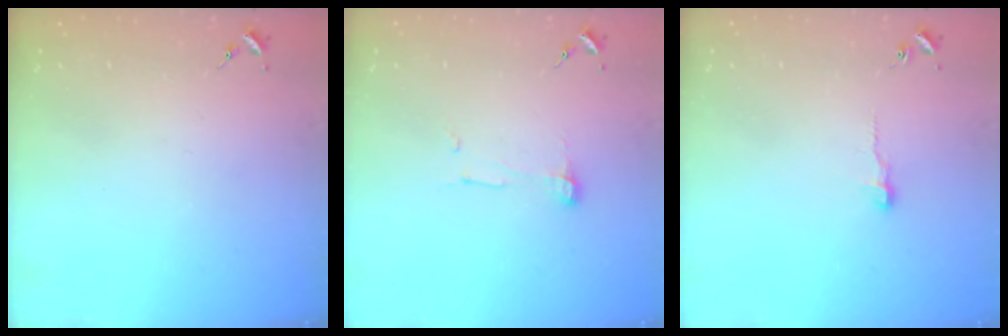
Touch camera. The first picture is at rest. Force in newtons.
{"total": 5.6, "press": 5.6, "slide": 0.3}
{"total": 4.0, "press": 4.0, "slide": 0.4}